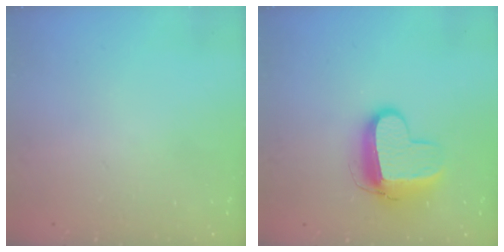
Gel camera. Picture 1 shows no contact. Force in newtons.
{"total": 11.6, "press": 11.5, "slide": 1.3}